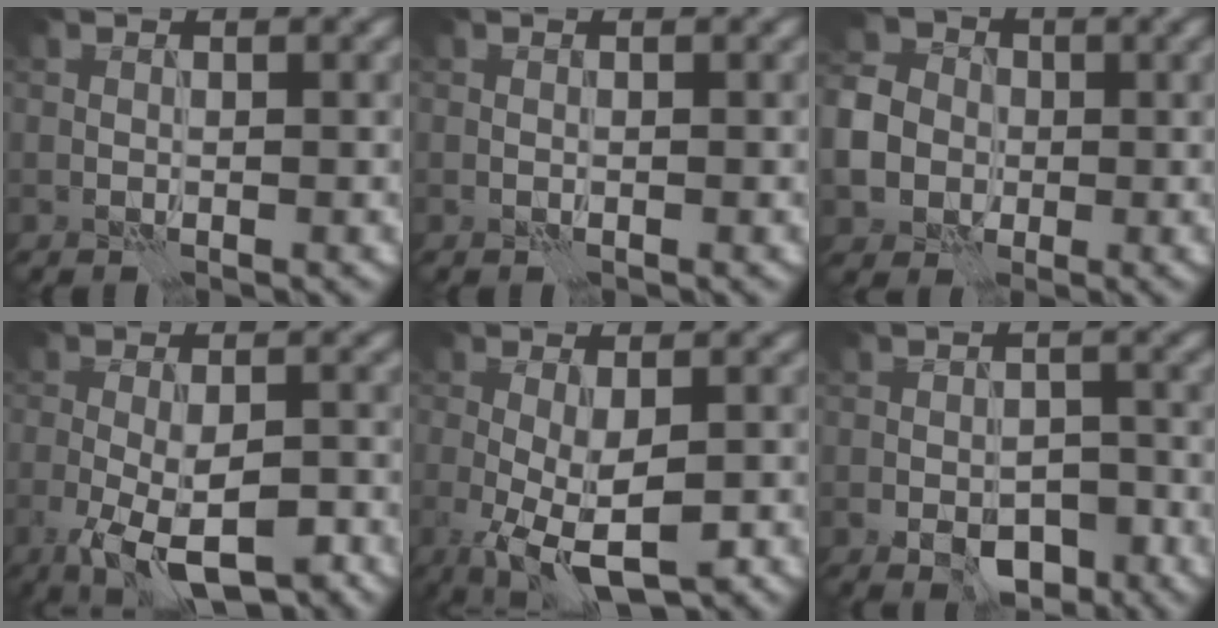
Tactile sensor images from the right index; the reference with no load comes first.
{"total": 0.0}
{"total": 7.0, "force": [-1.4, 6.1, 3.1], "torque": [-0.070, -0.007, -0.040]}
{"total": 8.2, "force": [-4.4, 2.9, 6.3], "torque": [-0.110, -0.015, -0.068]}
{"total": 7.0, "force": [-2.7, 2.5, 6.0], "torque": [-0.113, -0.017, -0.037]}
{"total": 5.1, "force": [-2.9, 2.9, 3.1], "torque": [-0.038, -0.004, -0.046]}